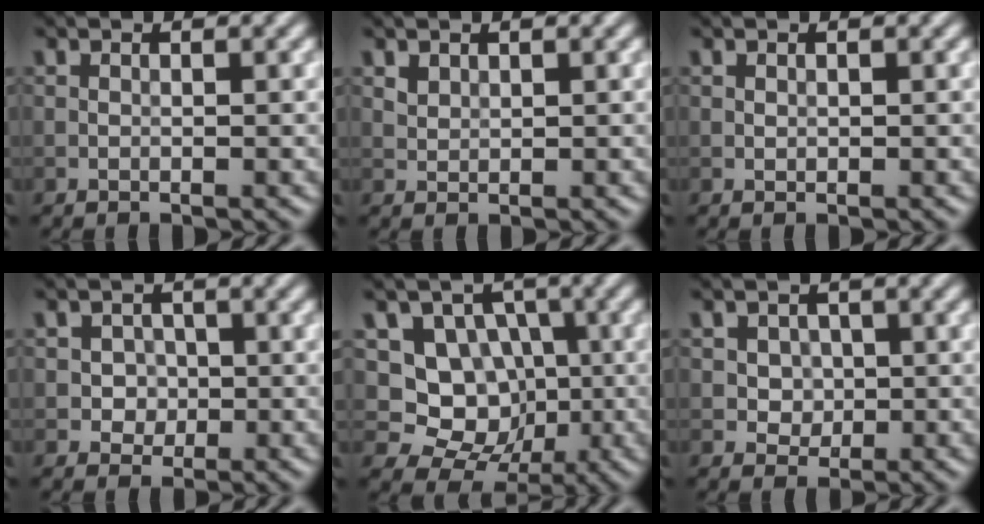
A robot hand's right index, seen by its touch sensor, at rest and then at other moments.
{"total": 1.0, "force": [0.7, 0.6, 0.4], "torque": [-0.010, 0.000, 0.018]}
{"total": 0.0}
{"total": 1.9, "force": [-0.2, 1.8, 0.6], "torque": [0.010, -0.001, -0.008]}
{"total": 8.4, "force": [-0.1, 7.7, 3.4], "torque": [-0.046, 0.006, -0.027]}
{"total": 2.3, "force": [0.4, 2.0, 1.0], "torque": [-0.014, -0.001, 0.011]}